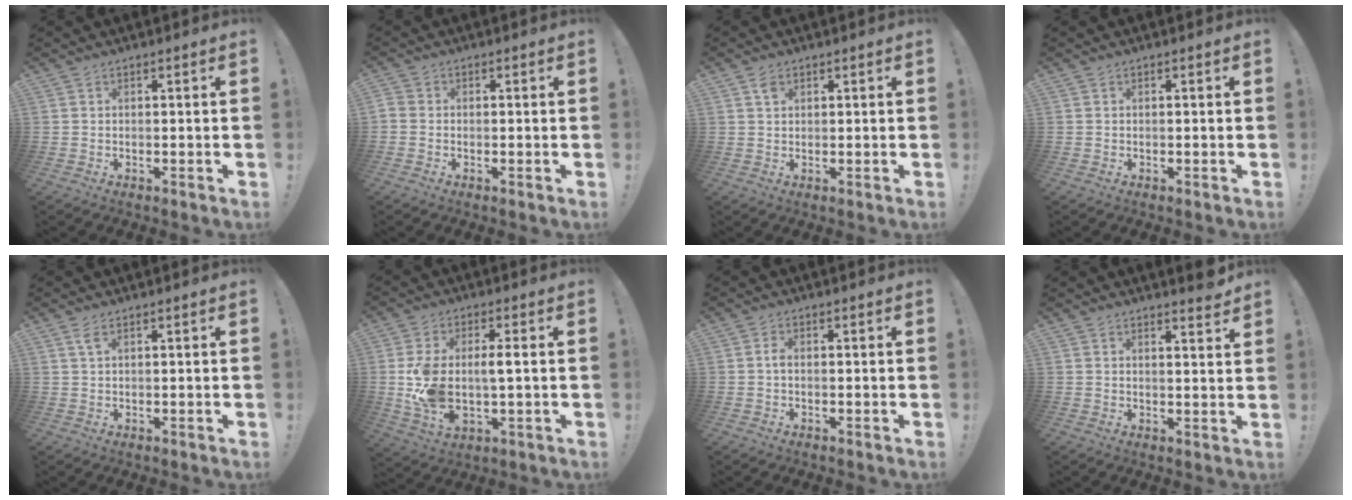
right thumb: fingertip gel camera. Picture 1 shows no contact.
{"total": 1.4, "force": [-0.9, 0.8, 0.6], "torque": [-0.012, 0.006, -0.015]}
{"total": 1.8, "force": [1.1, 1.2, 0.9], "torque": [-0.011, -0.003, 0.019]}
{"total": 0.0}
{"total": 2.0, "force": [0.9, 0.5, 1.7], "torque": [-0.036, 0.001, 0.015]}
{"total": 10.2, "force": [0.0, 5.1, 8.8], "torque": [-0.175, -0.005, -0.001]}
{"total": 1.5, "force": [-0.5, 0.8, 1.1], "torque": [-0.029, 0.010, -0.009]}
{"total": 3.3, "force": [2.9, -0.3, 1.6], "torque": [-0.008, -0.028, 0.044]}